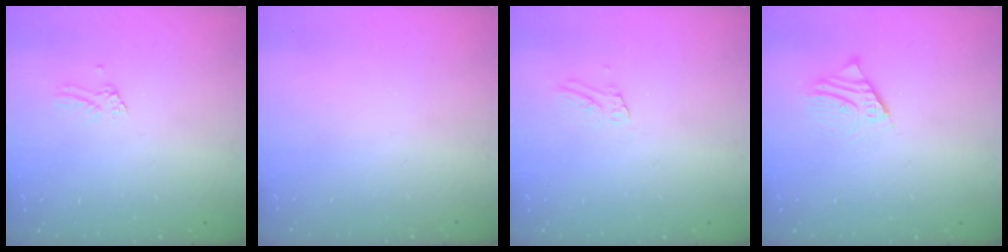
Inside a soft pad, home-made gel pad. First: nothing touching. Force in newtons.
{"total": 0.0}
{"total": 3.3, "press": 3.3, "slide": 0.3}
{"total": 2.9, "press": 2.9, "slide": 0.3}